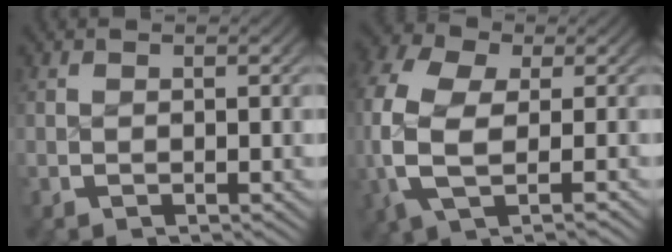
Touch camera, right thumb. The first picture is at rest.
{"total": 9.2, "force": [-0.1, 6.3, 6.7], "torque": [-0.176, -0.030, 0.007]}